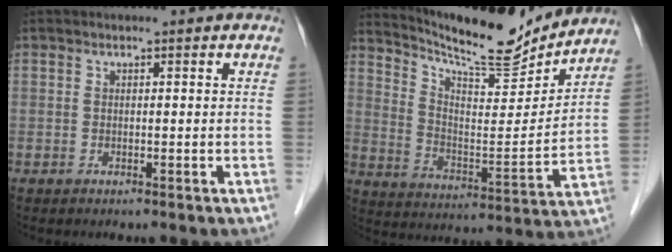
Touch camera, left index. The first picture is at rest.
{"total": 16.3, "force": [15.4, 1.5, 5.2], "torque": [-0.099, -0.025, 0.242]}